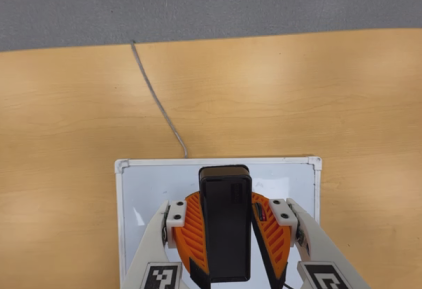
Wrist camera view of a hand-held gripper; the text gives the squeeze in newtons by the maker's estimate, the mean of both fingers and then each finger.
{"total": 9.2, "left": 9.3, "right": 9.1}